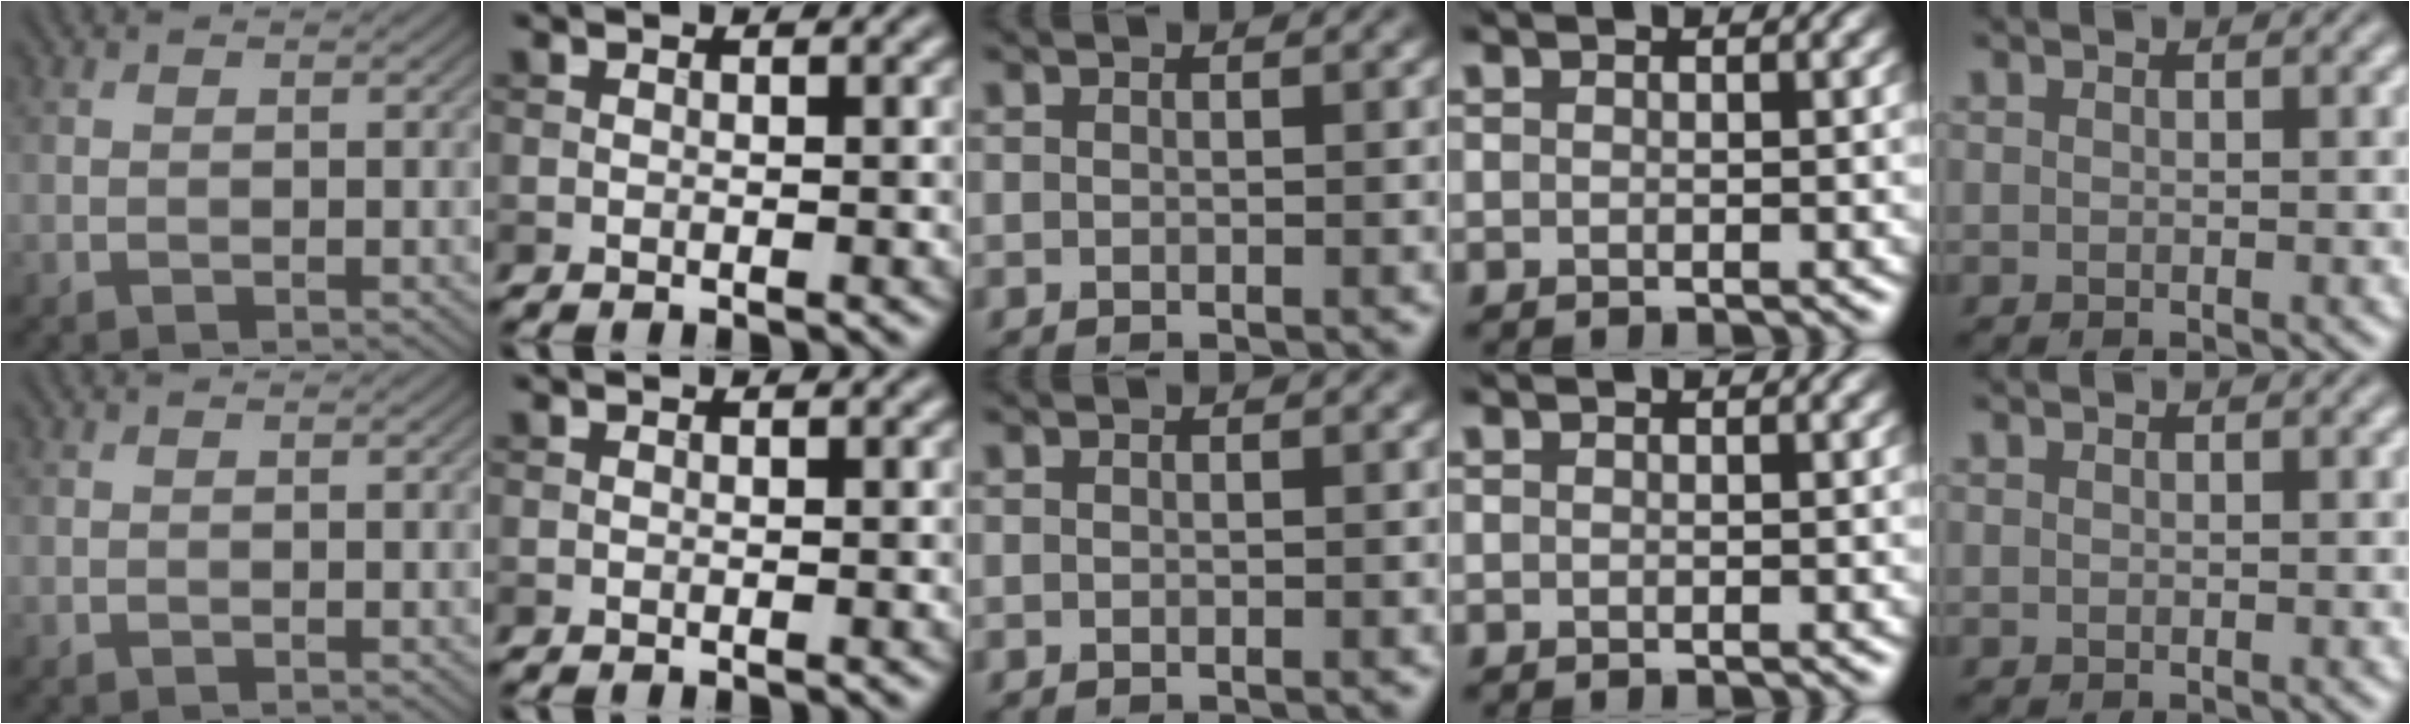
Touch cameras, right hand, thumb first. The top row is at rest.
{}